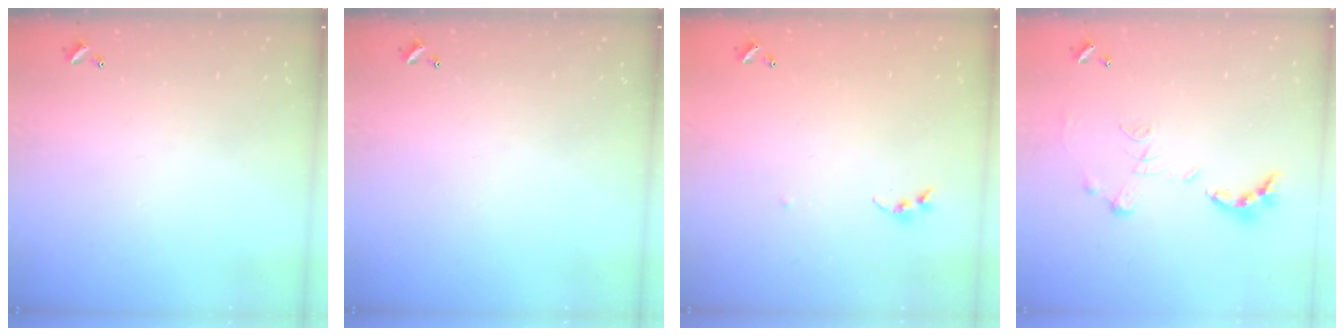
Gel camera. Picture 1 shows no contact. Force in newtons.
{"total": 0.0}
{"total": 5.0, "press": 5.0, "slide": 0.6}
{"total": 1.1, "press": 1.0, "slide": 0.4}